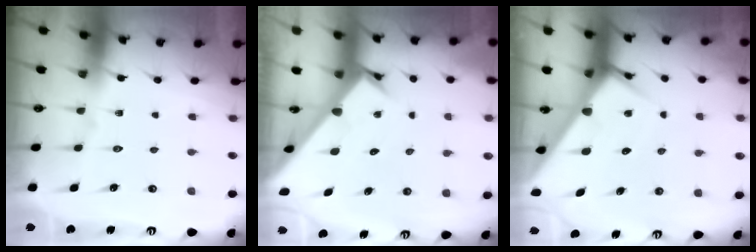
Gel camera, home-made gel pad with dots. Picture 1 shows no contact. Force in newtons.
{"total": 2.4, "press": 2.4, "slide": 0.2}
{"total": 4.7, "press": 4.7, "slide": 0.3}